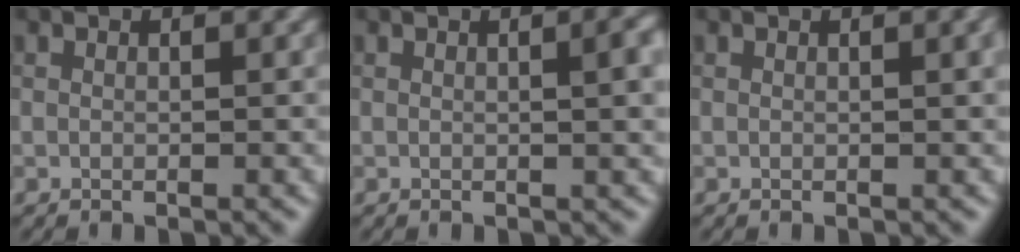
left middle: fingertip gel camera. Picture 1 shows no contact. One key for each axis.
{"total": 3.6, "fx": 0.4, "fy": 1.1, "fz": 3.4, "tx": -0.034, "ty": 0.009, "tz": 0.002}
{"total": 1.8, "fx": 0.4, "fy": 0.5, "fz": 1.7, "tx": -0.018, "ty": 0.005, "tz": 0.004}